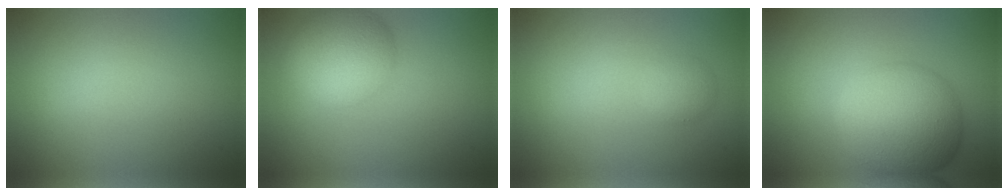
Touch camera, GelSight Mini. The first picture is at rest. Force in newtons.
{"total": 5.7, "press": 5.7, "slide": 0.3}
{"total": 1.3, "press": 1.3, "slide": 0.2}
{"total": 9.0, "press": 9.0, "slide": 0.2}